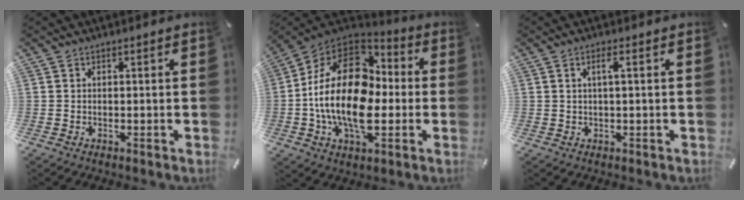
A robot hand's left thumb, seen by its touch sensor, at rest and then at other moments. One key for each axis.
{"total": 22.9, "fx": -1.9, "fy": 14.3, "fz": 17.8, "tx": -0.353, "ty": 0.012, "tz": -0.036}
{"total": 2.5, "fx": 0.6, "fy": 0.2, "fz": 2.4, "tx": -0.046, "ty": 0.001, "tz": 0.009}